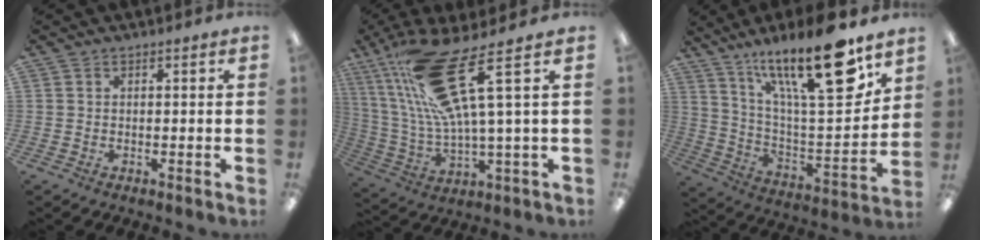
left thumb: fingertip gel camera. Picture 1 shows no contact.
{"total": 21.6, "force": [10.0, 5.0, 18.5], "torque": [-0.369, -0.033, 0.161]}
{"total": 23.9, "force": [16.1, 5.8, 16.7], "torque": [-0.268, -0.100, 0.259]}